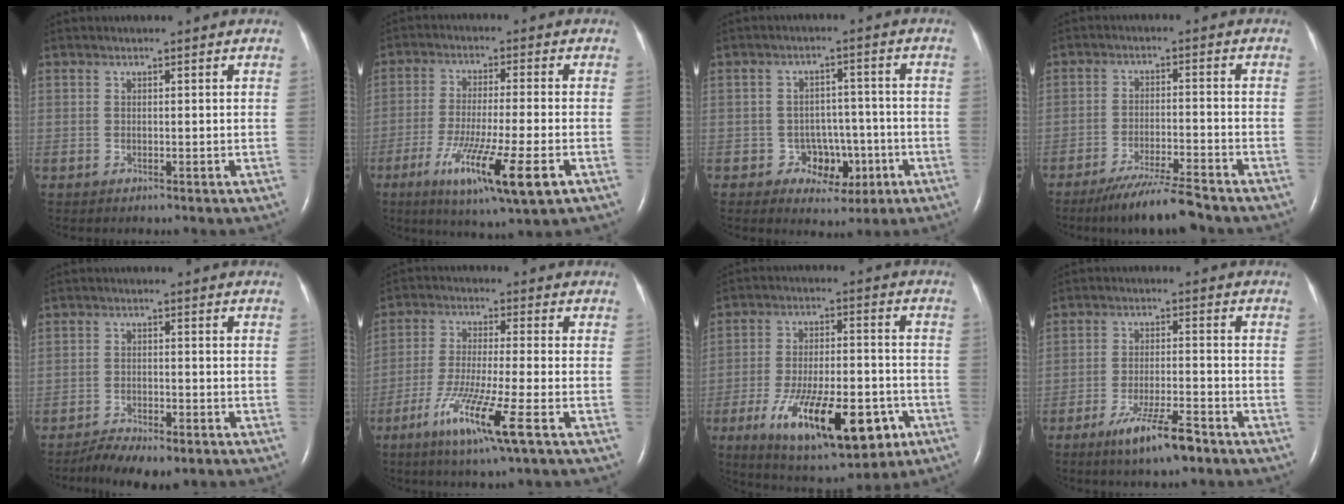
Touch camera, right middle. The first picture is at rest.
{"total": 13.0, "force": [-5.8, 0.6, 11.6], "torque": [-0.213, -0.040, -0.092]}
{"total": 5.9, "force": [-2.2, 4.8, 2.4], "torque": [-0.023, 0.022, -0.020]}
{"total": 8.2, "force": [-7.0, -0.2, 4.3], "torque": [-0.073, -0.024, -0.122]}
{"total": 6.9, "force": [-5.5, 1.9, 3.8], "torque": [-0.063, -0.007, -0.086]}
{"total": 10.7, "force": [-5.3, -0.4, 9.3], "torque": [-0.186, -0.030, -0.100]}
{"total": 18.7, "force": [-8.2, 6.3, 15.6], "torque": [-0.242, -0.013, -0.115]}
{"total": 7.8, "force": [-5.3, 0.9, 5.6], "torque": [-0.110, -0.012, -0.091]}